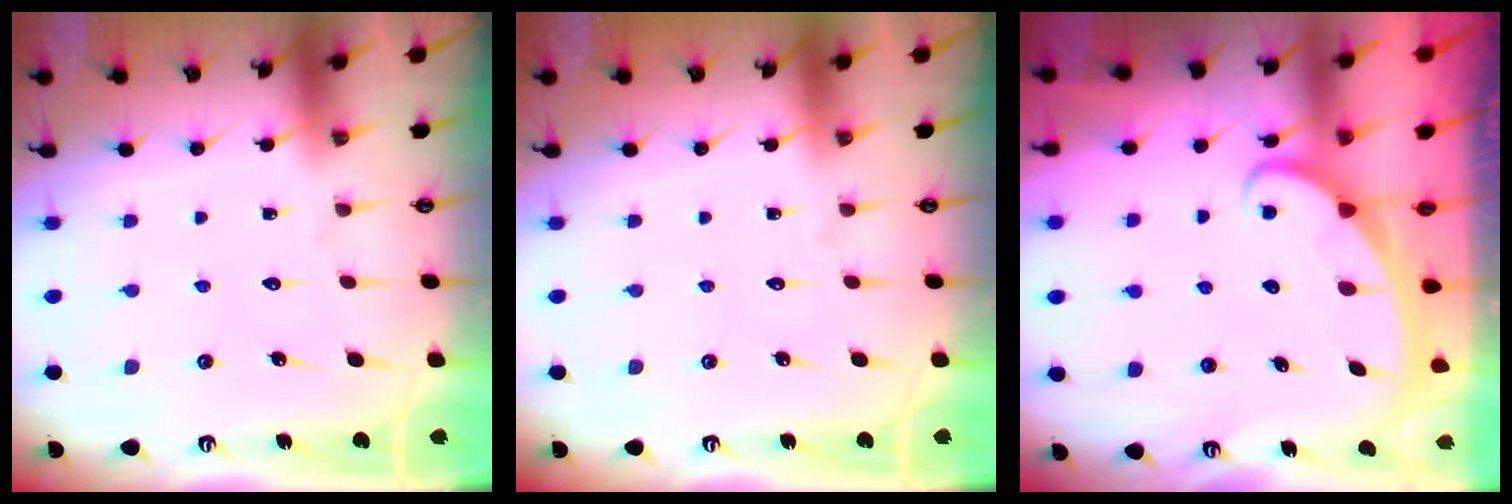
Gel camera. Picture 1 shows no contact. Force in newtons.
{"total": 0.0}
{"total": 2.4, "press": 2.4, "slide": 0.3}